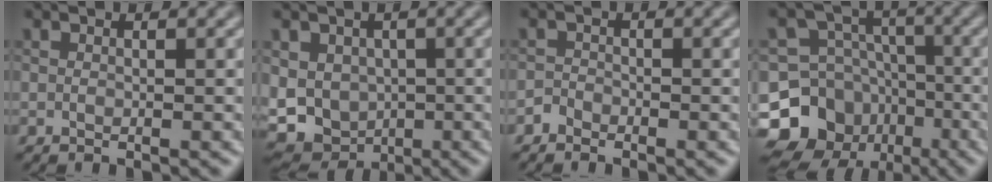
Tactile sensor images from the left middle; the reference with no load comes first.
{"total": 8.7, "force": [-0.8, 7.6, 4.2], "torque": [-0.080, -0.001, -0.030]}
{"total": 1.0, "force": [-0.8, 0.5, 0.0], "torque": [0.000, 0.005, -0.019]}
{"total": 13.0, "force": [-6.5, 10.8, 3.1], "torque": [-0.068, -0.018, -0.124]}